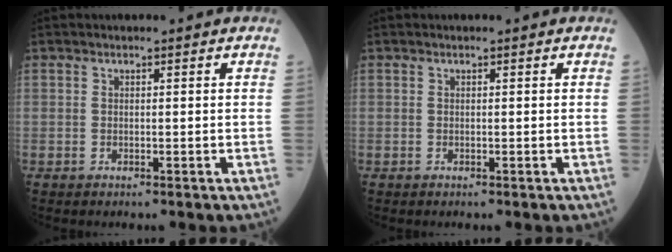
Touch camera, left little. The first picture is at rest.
{"total": 0.0}